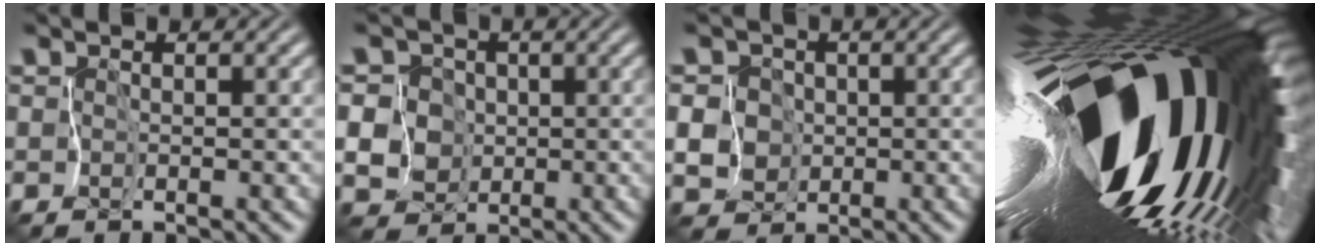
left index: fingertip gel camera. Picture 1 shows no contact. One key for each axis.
{"total": 8.9, "fx": -0.1, "fy": 8.3, "fz": 3.0, "tx": -0.091, "ty": 0.022, "tz": -0.011}
{"total": 7.2, "fx": -0.3, "fy": 6.8, "fz": 2.3, "tx": -0.072, "ty": 0.016, "tz": -0.017}
{"total": 21.3, "fx": -0.3, "fy": 9.0, "fz": 19.3, "tx": -0.340, "ty": -0.061, "tz": -0.013}